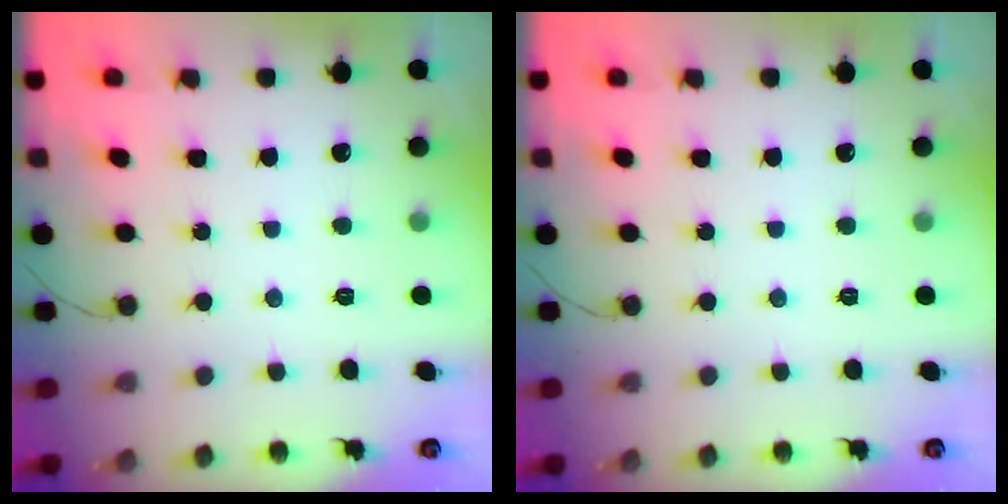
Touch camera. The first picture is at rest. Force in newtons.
{"total": 0.0}